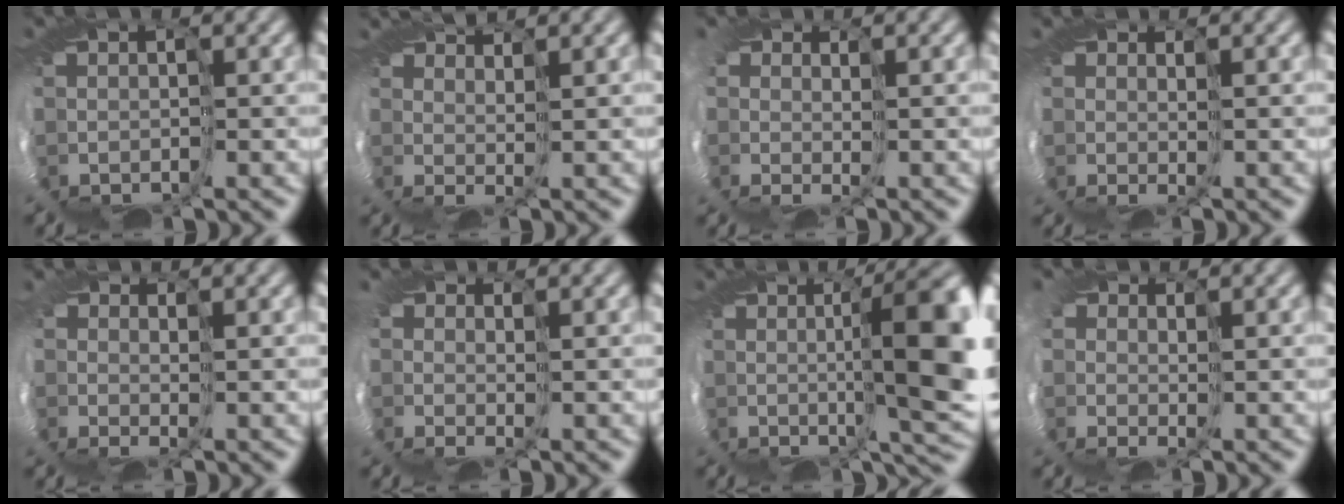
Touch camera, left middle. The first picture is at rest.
{"total": 2.1, "force": [1.9, -0.9, 0.3], "torque": [-0.005, 0.003, 0.029]}
{"total": 3.0, "force": [0.4, 2.1, 2.0], "torque": [-0.031, 0.000, 0.003]}
{"total": 0.9, "force": [0.7, 0.1, 0.6], "torque": [-0.017, -0.002, 0.010]}
{"total": 0.5, "force": [0.4, -0.1, 0.4], "torque": [-0.015, 0.000, 0.003]}
{"total": 1.4, "force": [0.4, 0.8, 1.1], "torque": [-0.027, 0.004, 0.004]}
{"total": 11.1, "force": [1.3, 2.8, 10.7], "torque": [-0.162, -0.004, 0.030]}
{"total": 3.7, "force": [0.5, 2.7, 2.5], "torque": [-0.034, 0.002, 0.002]}